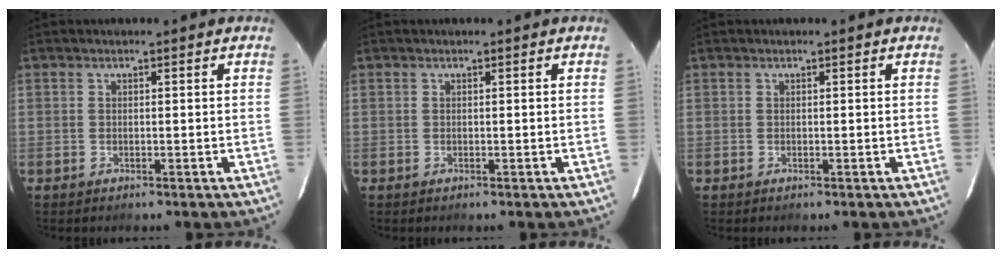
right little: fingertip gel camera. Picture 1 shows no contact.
{"total": 0.0}
{"total": 0.0}